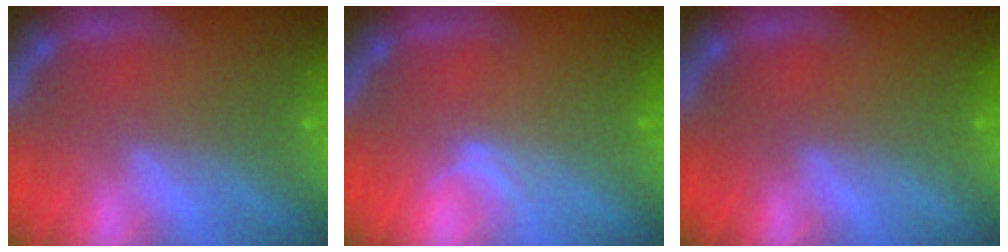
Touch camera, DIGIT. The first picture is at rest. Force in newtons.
{"total": 1.0}
{"total": 0.0}